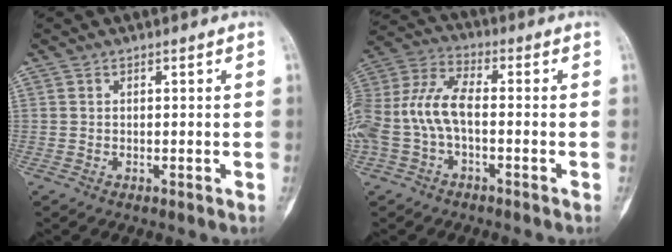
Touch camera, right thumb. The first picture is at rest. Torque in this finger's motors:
{"motor_torque": [0.37, 0.43, 0.68, -0.51, 0.15]}